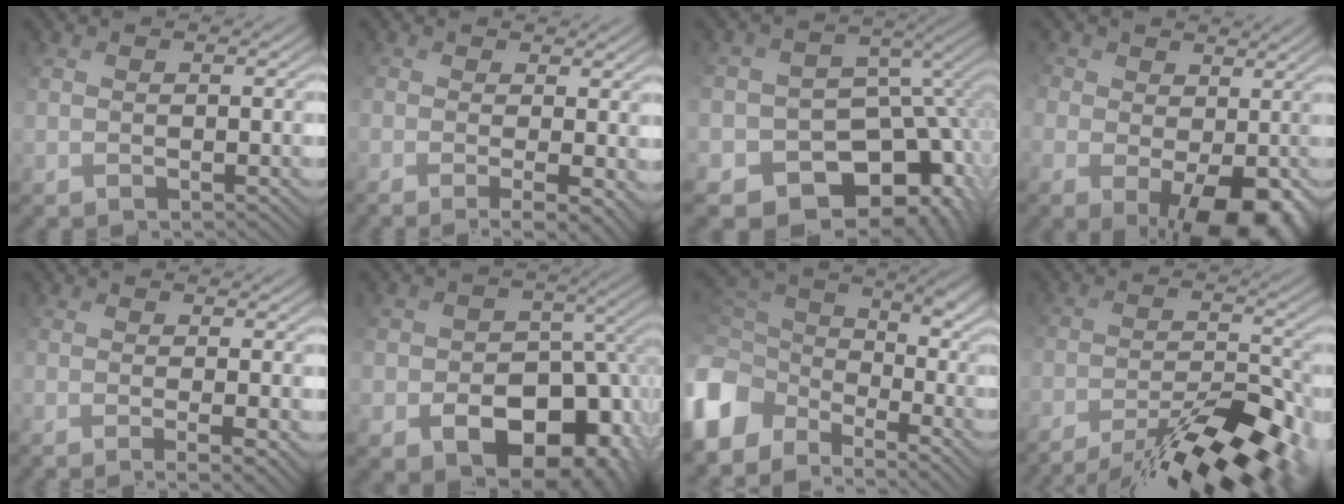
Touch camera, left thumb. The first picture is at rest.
{"total": 5.6, "force": [-1.2, 1.5, 5.2], "torque": [-0.092, -0.011, -0.020]}
{"total": 14.9, "force": [-7.9, 10.5, 7.2], "torque": [-0.124, -0.017, -0.099]}
{"total": 11.9, "force": [-2.0, 8.2, 8.3], "torque": [-0.165, -0.039, -0.014]}
{"total": 4.4, "force": [-1.3, 1.0, 4.0], "torque": [-0.069, -0.010, -0.027]}
{"total": 17.0, "force": [-8.0, 12.4, 8.5], "torque": [-0.112, -0.035, -0.120]}
{"total": 10.6, "force": [-5.1, 7.1, 5.9], "torque": [-0.165, -0.021, -0.108]}
{"total": 14.4, "force": [-12.1, 4.1, 6.6], "torque": [-0.109, -0.017, -0.168]}